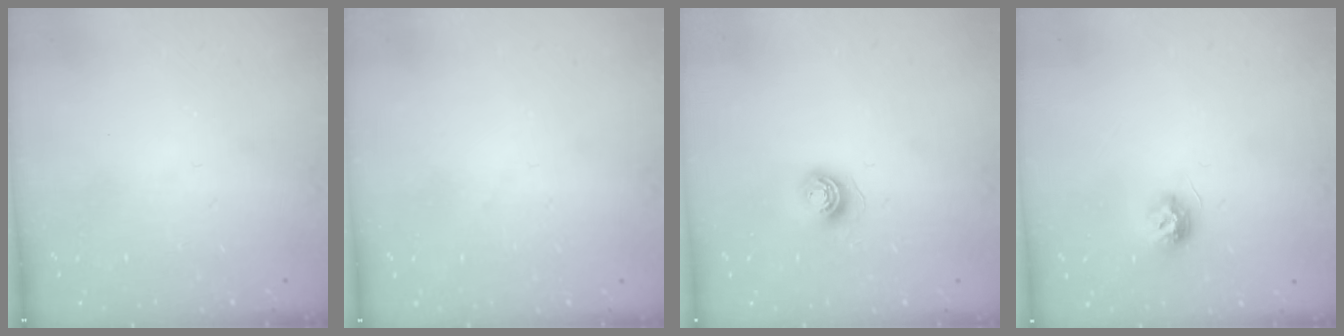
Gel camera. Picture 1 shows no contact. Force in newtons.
{"total": 1.3, "press": 1.3, "slide": 0.0}
{"total": 5.5, "press": 5.5, "slide": 0.4}
{"total": 8.2, "press": 8.2, "slide": 0.1}